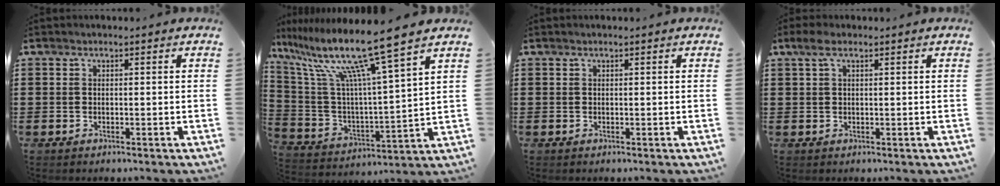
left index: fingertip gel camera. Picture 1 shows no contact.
{"total": 13.9, "force": [10.4, -0.4, 9.2], "torque": [-0.216, -0.068, 0.166]}
{"total": 0.0}
{"total": 2.6, "force": [1.0, 1.0, 2.1], "torque": [-0.044, 0.006, 0.017]}